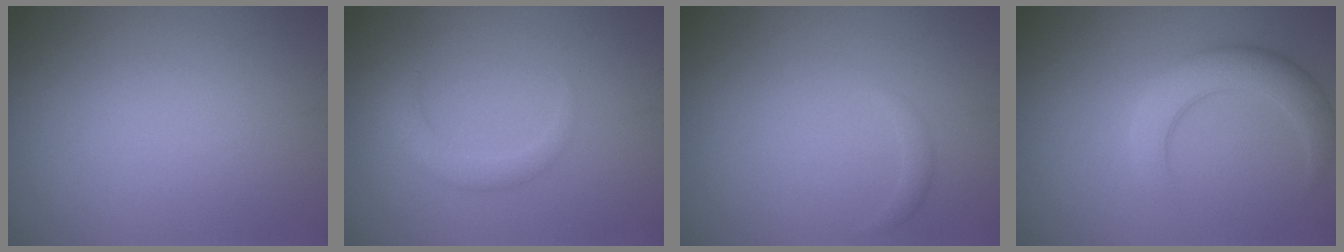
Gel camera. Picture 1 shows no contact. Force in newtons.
{"total": 2.2, "press": 2.2, "slide": 0.2}
{"total": 0.7, "press": 0.7, "slide": 0.0}
{"total": 4.0, "press": 4.0, "slide": 0.3}